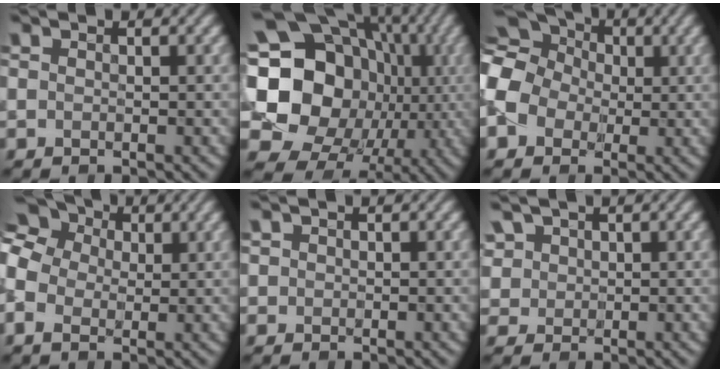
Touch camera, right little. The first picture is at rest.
{"total": 19.7, "force": [0.3, 16.7, 10.4], "torque": [-0.178, 0.004, -0.018]}
{"total": 12.4, "force": [-0.1, 10.8, 6.2], "torque": [-0.158, 0.020, -0.051]}
{"total": 8.0, "force": [0.9, 6.3, 4.8], "torque": [-0.120, 0.024, -0.001]}
{"total": 0.8, "force": [0.5, 0.6, 0.1], "torque": [-0.001, 0.001, 0.009]}
{"total": 4.4, "force": [2.3, 3.3, 1.8], "torque": [-0.083, 0.012, 0.058]}